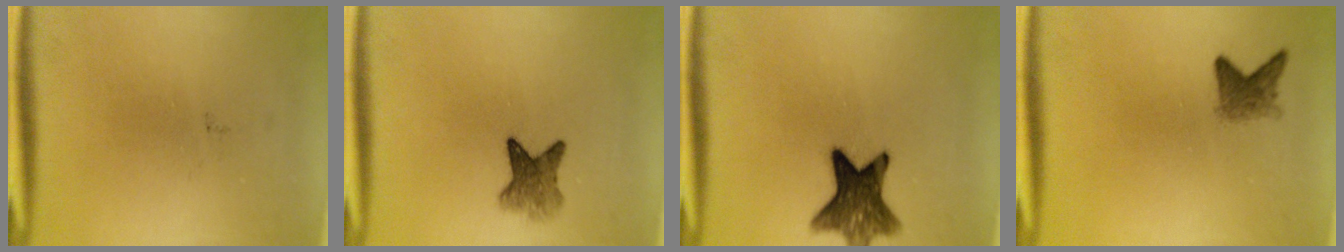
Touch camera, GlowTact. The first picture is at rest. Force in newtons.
{"total": 4.4}
{"total": 10.0}
{"total": 2.6}